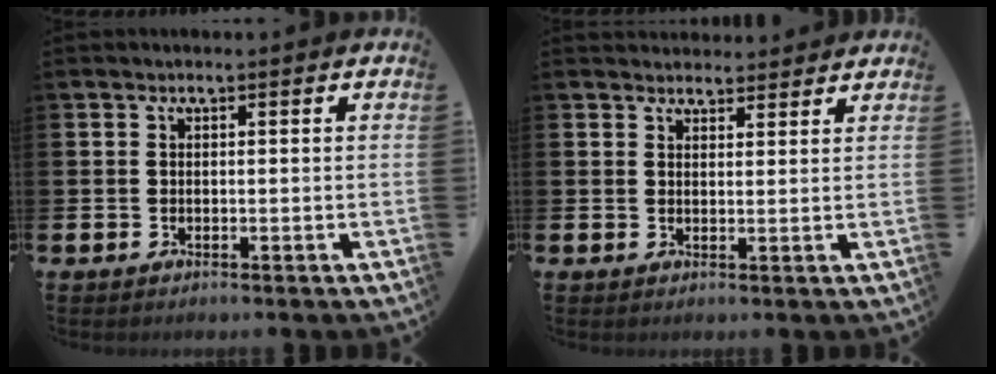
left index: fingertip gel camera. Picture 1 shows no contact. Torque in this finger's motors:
{"motor_torque": [0.77, -1.36, 0.18, 0.02]}